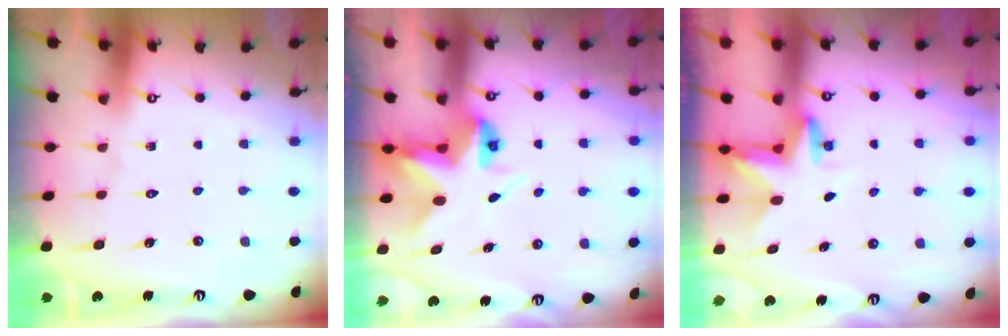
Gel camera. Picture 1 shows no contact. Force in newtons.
{"total": 5.7, "press": 5.6, "slide": 0.6}
{"total": 3.4, "press": 3.4, "slide": 0.1}